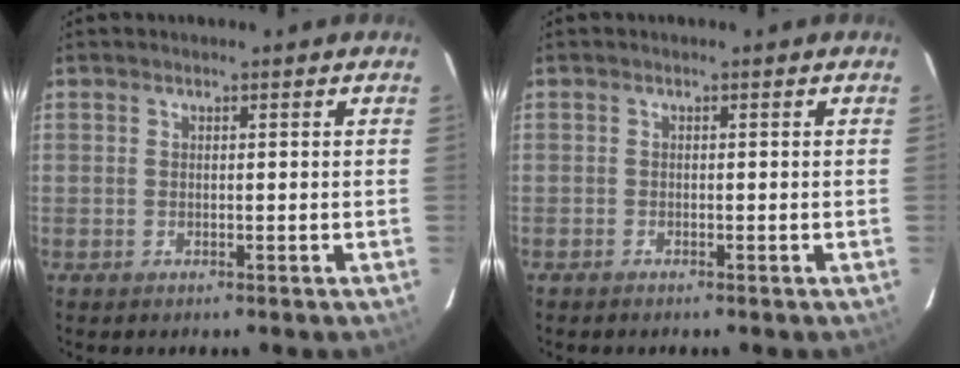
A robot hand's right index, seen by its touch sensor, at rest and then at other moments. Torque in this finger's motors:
{"motor_torque": [0.07, -0.05, 0.00, 0.00]}